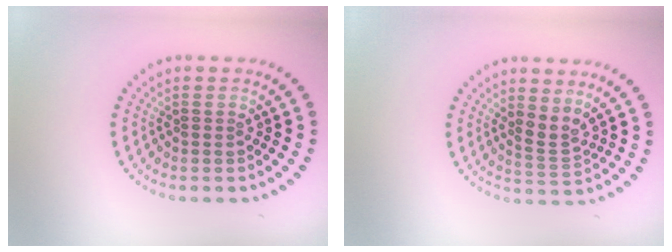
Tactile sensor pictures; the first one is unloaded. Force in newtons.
{"total": 2.0, "press": 1.4, "slide": 1.4}